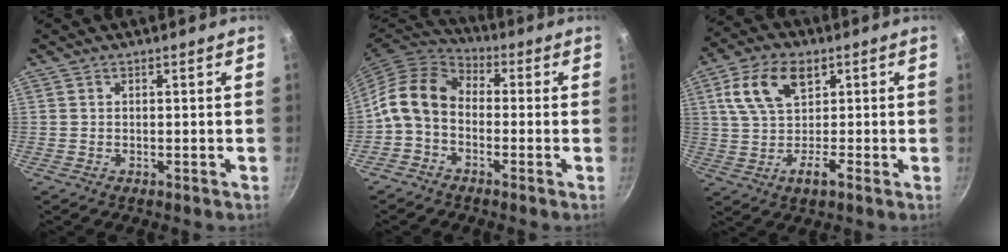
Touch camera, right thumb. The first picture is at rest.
{"total": 10.0, "force": [-1.9, 7.1, 6.8], "torque": [-0.120, 0.043, -0.058]}
{"total": 10.8, "force": [2.4, 6.9, 7.9], "torque": [-0.126, 0.011, 0.031]}